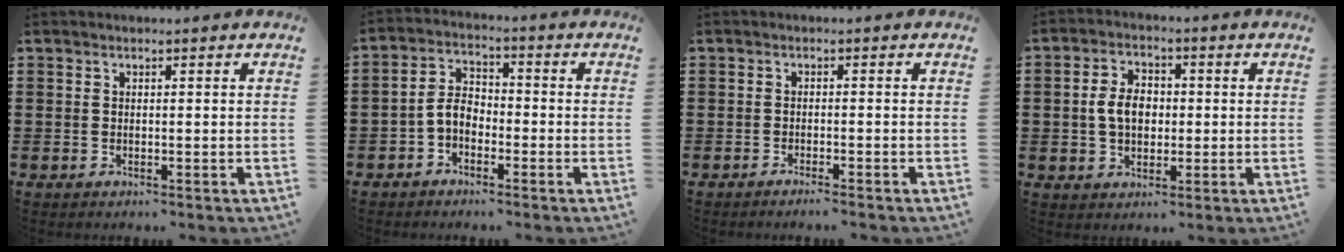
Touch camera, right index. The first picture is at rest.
{"total": 4.3, "force": [-1.9, 2.7, 2.8], "torque": [-0.075, 0.006, -0.046]}
{"total": 1.3, "force": [-1.2, -0.4, 0.4], "torque": [-0.007, -0.003, -0.021]}
{"total": 5.8, "force": [0.0, 4.0, 4.2], "torque": [-0.085, 0.010, -0.007]}